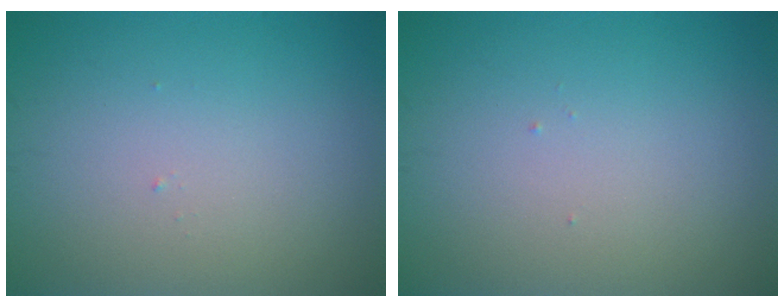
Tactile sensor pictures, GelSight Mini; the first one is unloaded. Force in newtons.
{"total": 0.0}